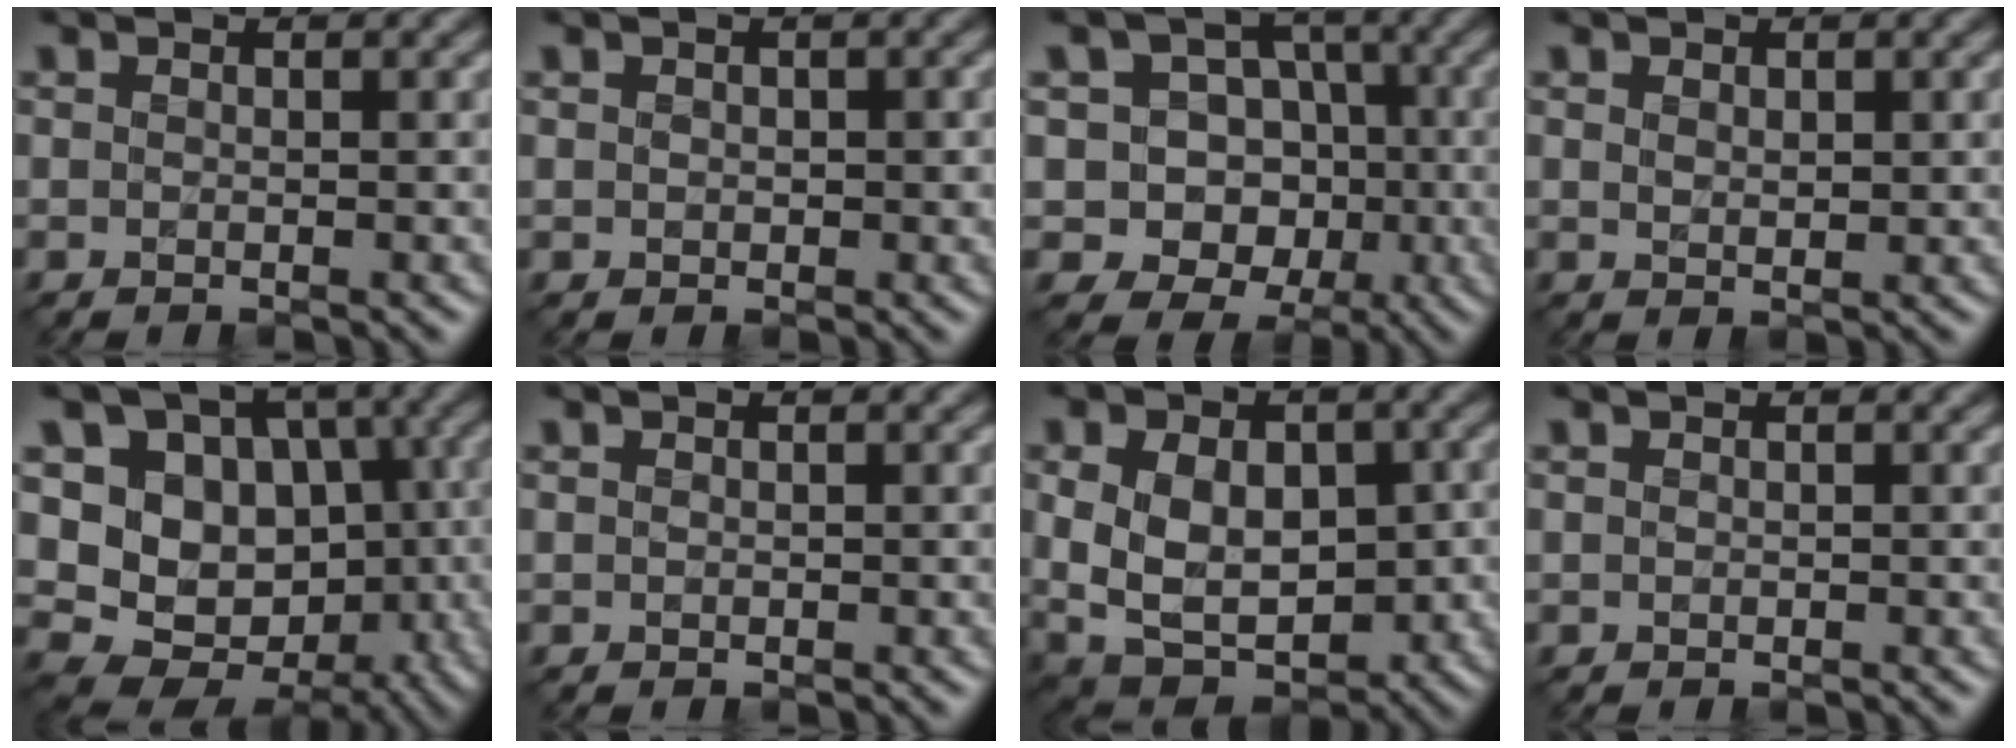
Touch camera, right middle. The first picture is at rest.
{"total": 0.7, "force": [0.1, 0.7, 0.3], "torque": [-0.004, -0.003, 0.003]}
{"total": 9.3, "force": [-1.1, 8.6, 3.5], "torque": [-0.042, 0.037, -0.047]}
{"total": 1.1, "force": [0.4, 0.6, 0.8], "torque": [-0.014, -0.002, 0.011]}
{"total": 13.1, "force": [-0.2, 11.2, 6.9], "torque": [-0.118, 0.002, -0.004]}
{"total": 0.0}
{"total": 8.2, "force": [0.0, 5.6, 6.0], "torque": [-0.106, -0.011, 0.004]}
{"total": 0.0}